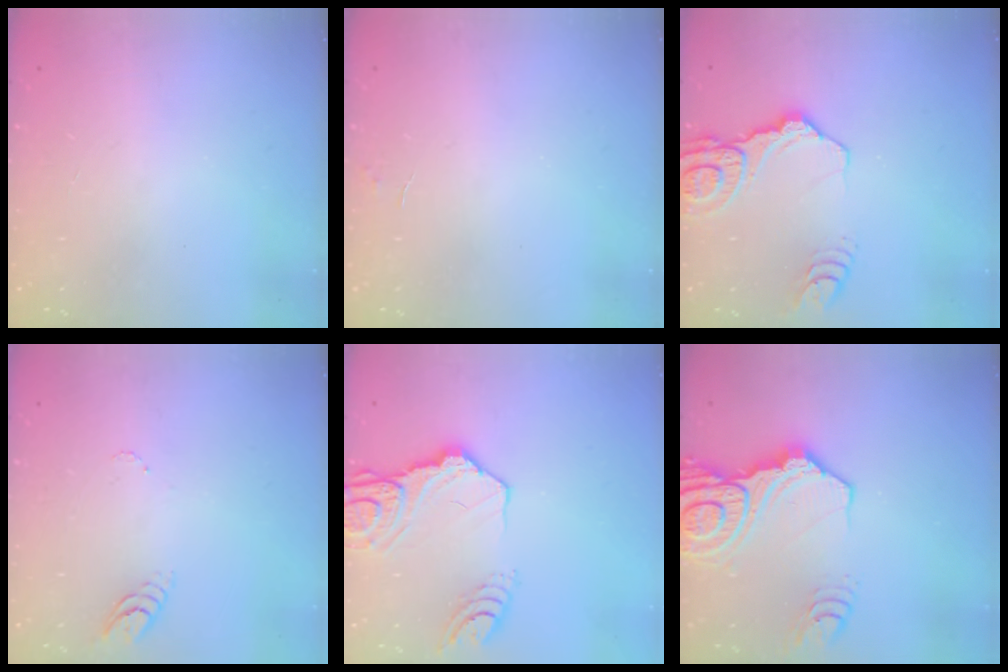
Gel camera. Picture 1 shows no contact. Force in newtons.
{"total": 2.2, "press": 2.2, "slide": 0.2}
{"total": 14.6, "press": 14.5, "slide": 1.8}
{"total": 3.4, "press": 3.4, "slide": 0.4}
{"total": 14.8, "press": 14.8, "slide": 0.9}
{"total": 23.0, "press": 22.8, "slide": 3.1}